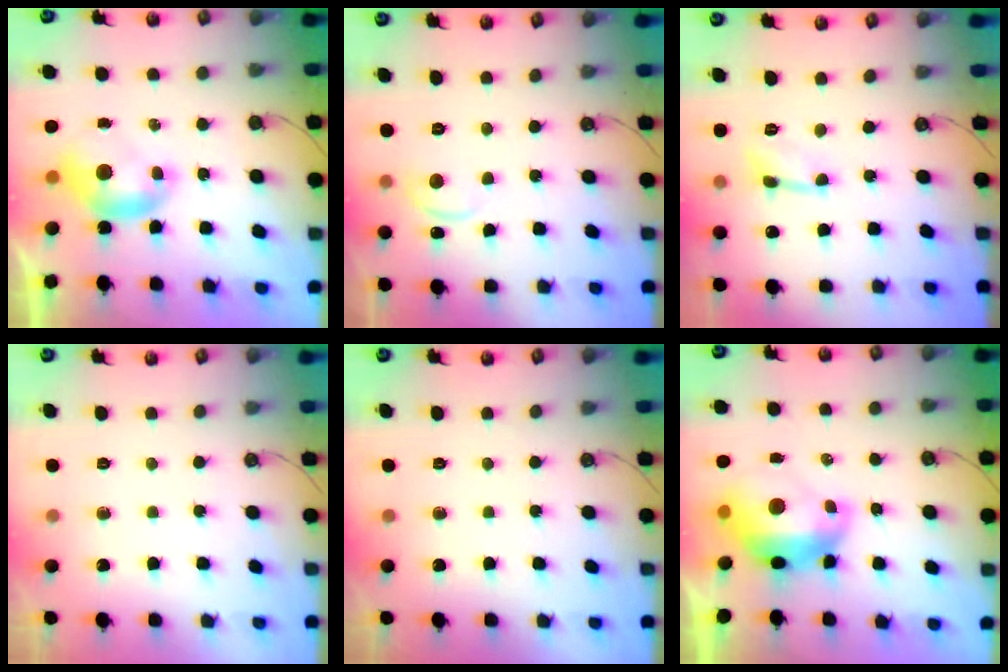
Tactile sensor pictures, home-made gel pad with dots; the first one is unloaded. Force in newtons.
{"total": 1.2, "press": 1.0, "slide": 0.6}
{"total": 0.0}
{"total": 0.0}
{"total": 0.0}
{"total": 3.0, "press": 2.9, "slide": 0.7}